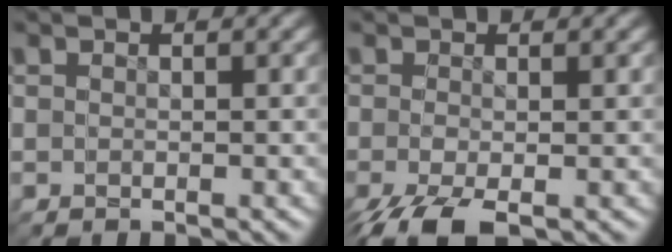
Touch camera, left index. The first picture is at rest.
{"total": 1.3, "force": [-1.1, -0.5, 0.4], "torque": [0.013, -0.001, -0.016]}